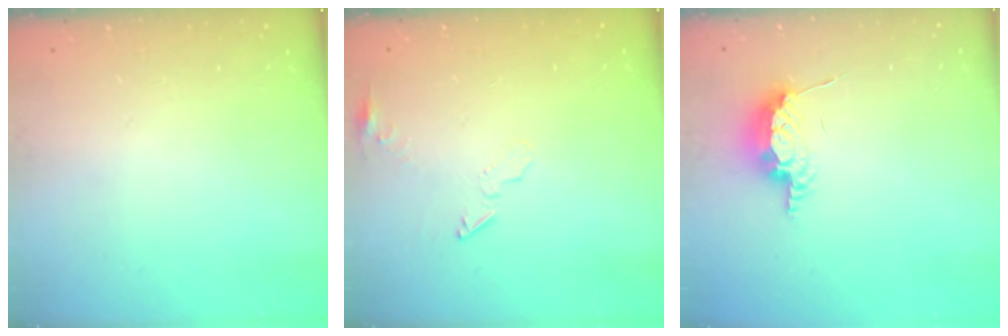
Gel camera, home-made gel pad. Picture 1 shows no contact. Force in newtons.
{"total": 4.8, "press": 4.8, "slide": 0.2}
{"total": 7.8, "press": 7.8, "slide": 0.2}